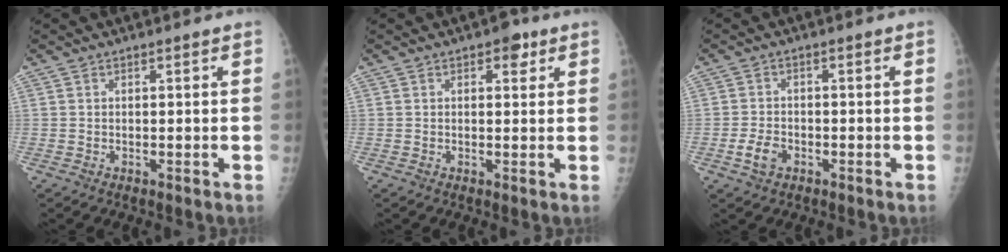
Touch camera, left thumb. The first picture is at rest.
{"total": 2.9, "force": [1.5, 1.7, 1.8], "torque": [-0.007, -0.002, 0.015]}
{"total": 3.7, "force": [-1.6, 2.5, 2.2], "torque": [-0.040, 0.008, -0.029]}